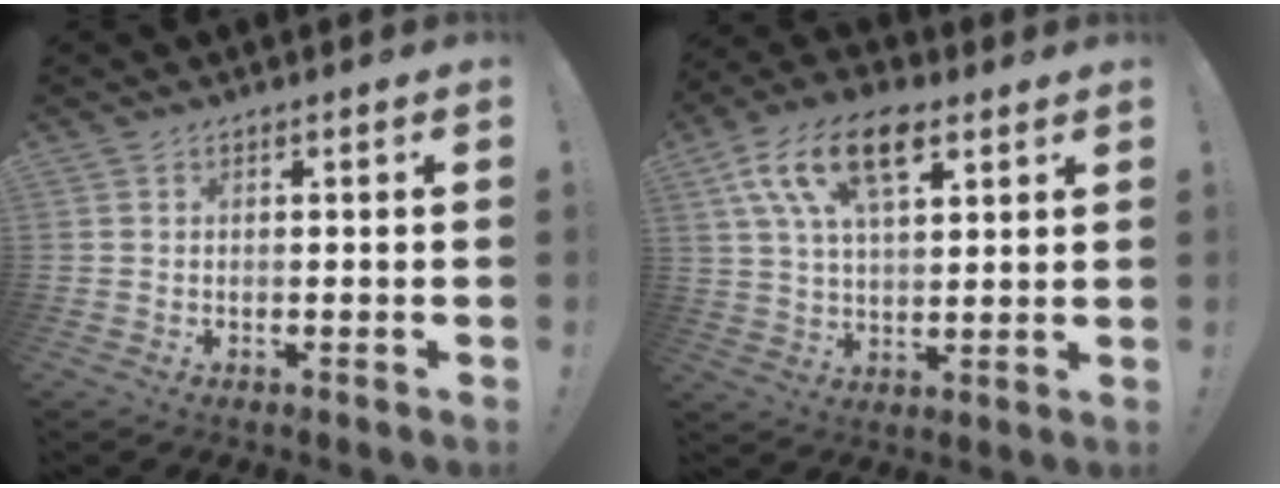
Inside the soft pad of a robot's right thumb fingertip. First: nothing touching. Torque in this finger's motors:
{"motor_torque": [1.60, 2.29, 0.45, -0.07, 0.16]}